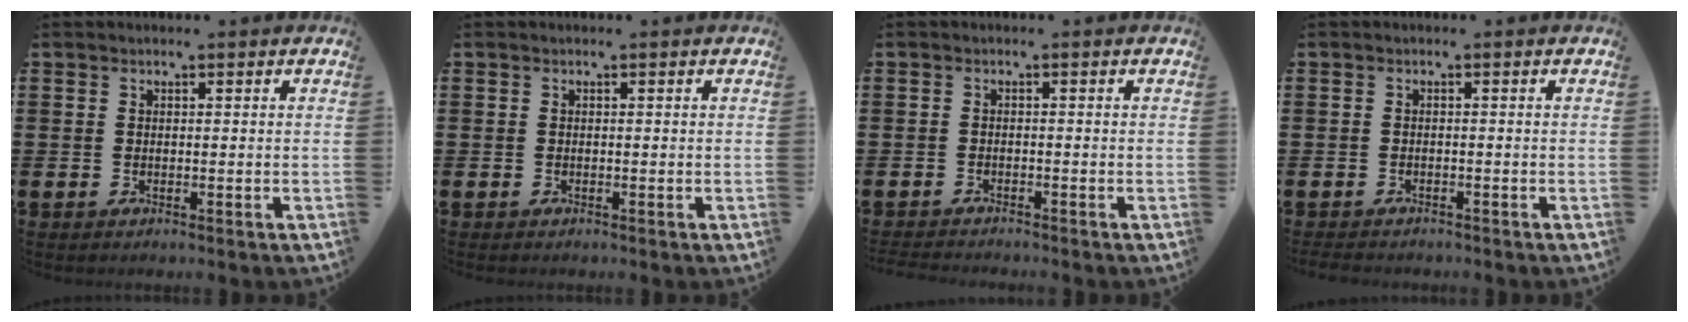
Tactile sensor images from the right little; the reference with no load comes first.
{"total": 0.0}
{"total": 1.2, "force": [-1.2, 0.0, 0.0], "torque": [-0.003, 0.000, -0.024]}
{"total": 0.8, "force": [-0.8, 0.2, 0.0], "torque": [-0.003, 0.000, -0.018]}